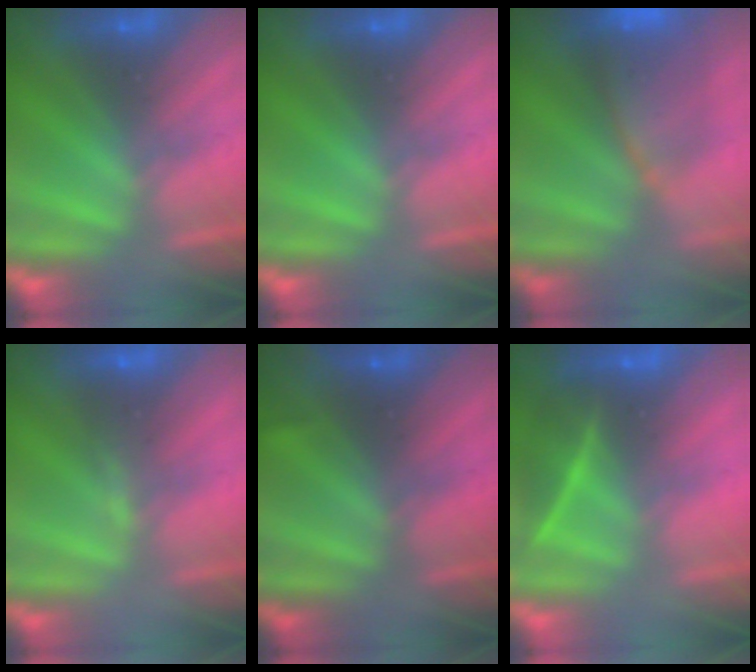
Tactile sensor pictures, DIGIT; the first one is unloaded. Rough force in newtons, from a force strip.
{"total": 0.0}
{"total": 8.5}
{"total": 4.5}
{"total": 1.7}
{"total": 1.8}